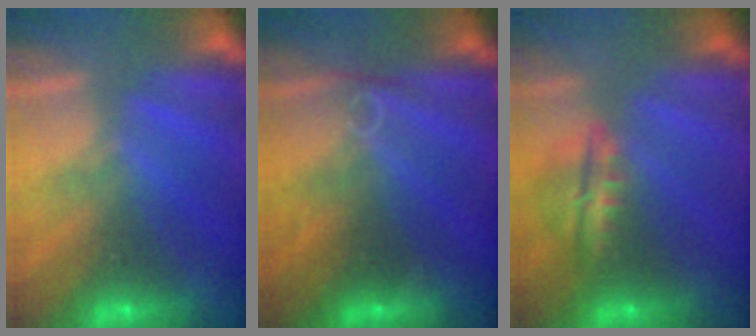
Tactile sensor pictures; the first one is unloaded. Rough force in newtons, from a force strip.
{"total": 2.6}
{"total": 7.3}